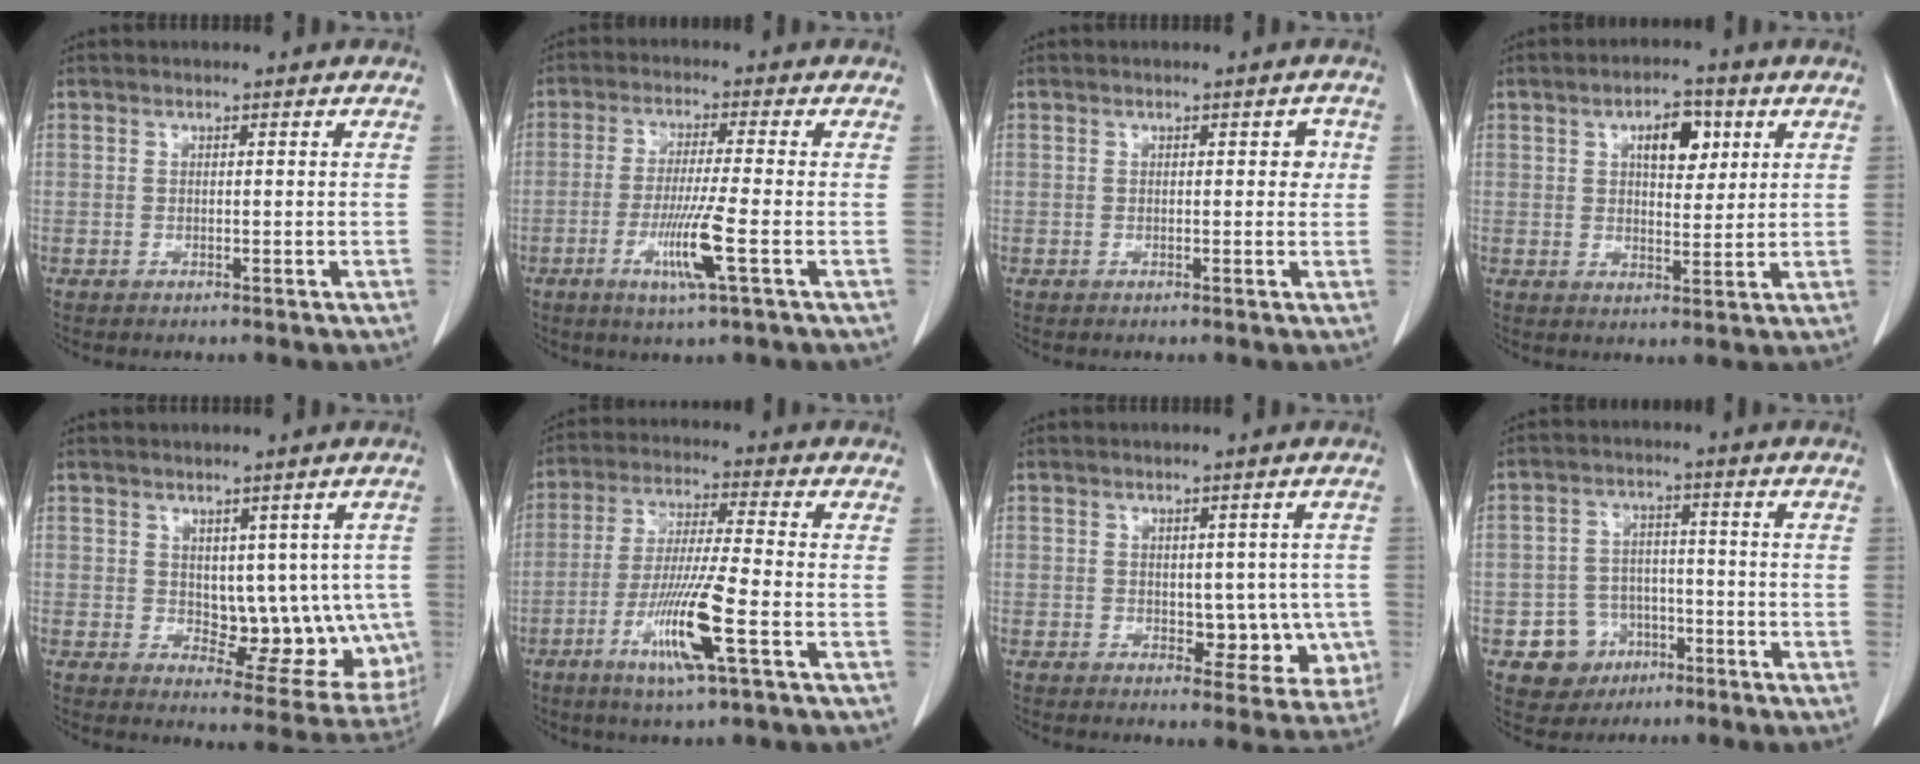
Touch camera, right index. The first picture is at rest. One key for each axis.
{"total": 7.6, "fx": -2.7, "fy": -0.7, "fz": 7.1, "tx": -0.138, "ty": -0.018, "tz": -0.051}
{"total": 1.9, "fx": 0.3, "fy": 1.1, "fz": 1.5, "tx": -0.013, "ty": 0.013, "tz": 0.004}
{"total": 6.5, "fx": 2.6, "fy": 3.0, "fz": 5.2, "tx": -0.080, "ty": 0.007, "tz": 0.042}
{"total": 10.7, "fx": 0.8, "fy": 6.2, "fz": 8.7, "tx": -0.086, "ty": 0.007, "tz": 0.030}
{"total": 11.2, "fx": -4.4, "fy": -0.2, "fz": 10.4, "tx": -0.205, "ty": -0.020, "tz": -0.084}
{"total": 6.3, "fx": -0.5, "fy": 4.1, "fz": 4.8, "tx": -0.036, "ty": 0.011, "tz": 0.005}
{"total": 7.0, "fx": -3.1, "fy": 6.1, "fz": 1.3, "tx": -0.018, "ty": 0.013, "tz": -0.041}